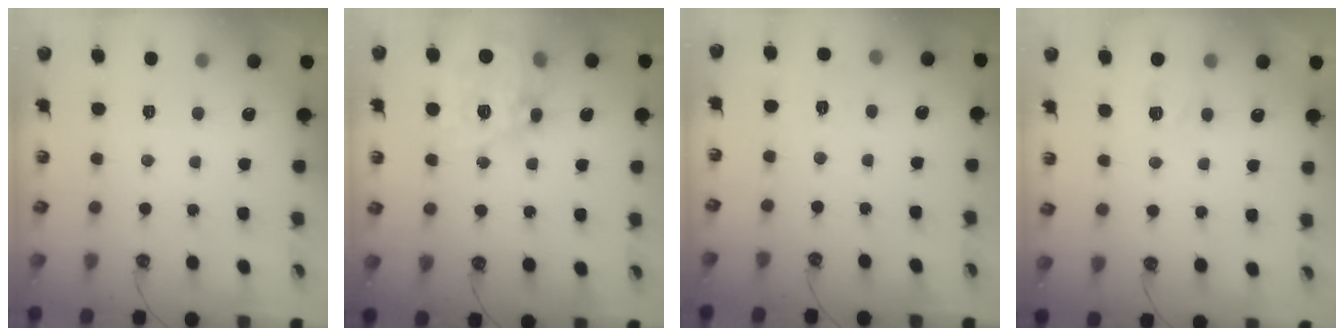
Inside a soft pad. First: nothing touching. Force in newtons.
{"total": 15.1, "press": 15.0, "slide": 1.6}
{"total": 2.5, "press": 2.5, "slide": 0.5}
{"total": 5.5, "press": 5.5, "slide": 0.7}